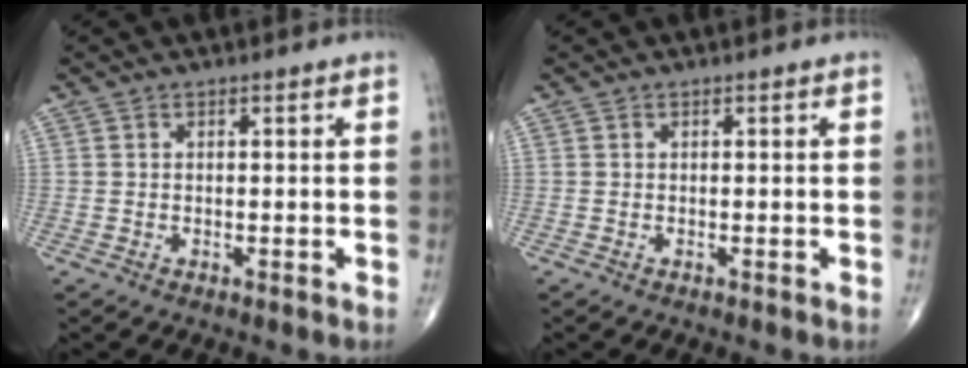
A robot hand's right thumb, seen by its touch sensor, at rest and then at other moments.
{"total": 0.0}